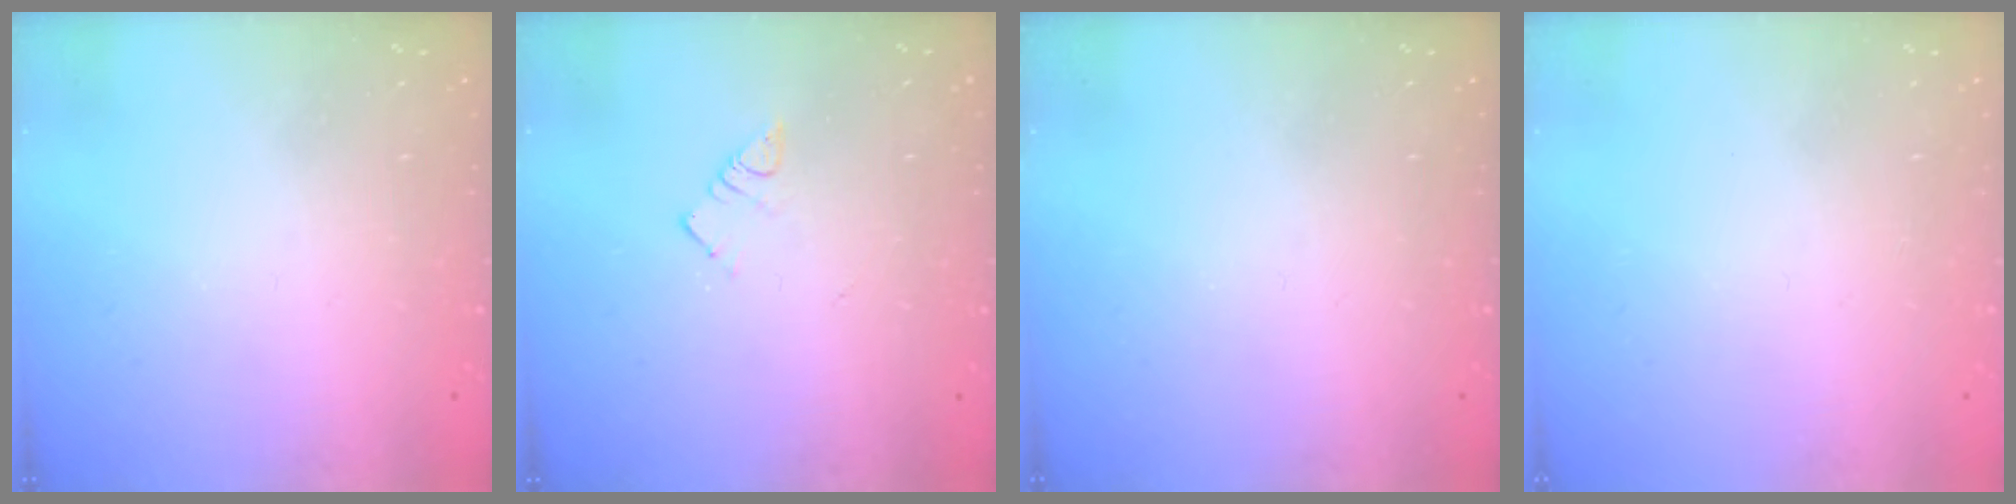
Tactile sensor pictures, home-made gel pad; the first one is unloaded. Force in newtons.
{"total": 3.9, "press": 3.9, "slide": 0.2}
{"total": 0.0}
{"total": 1.6, "press": 1.6, "slide": 0.1}